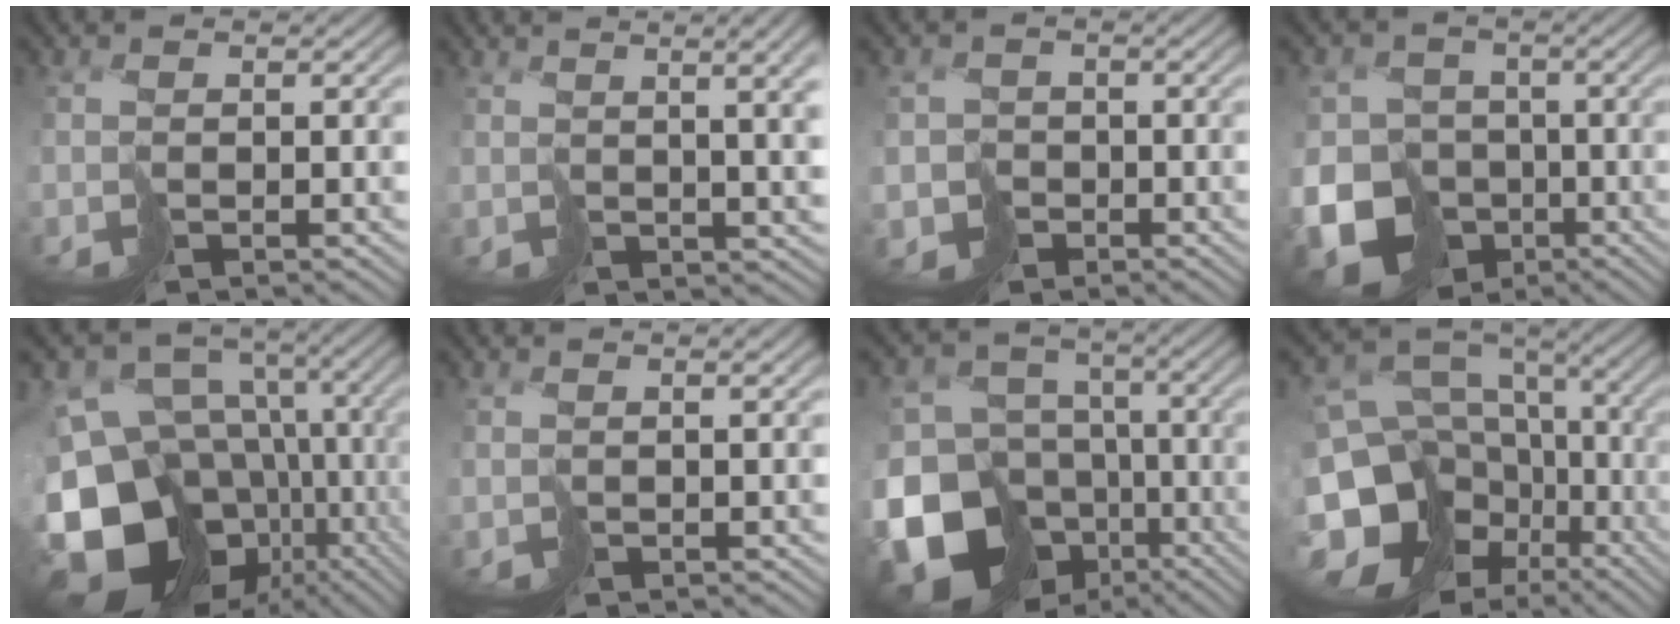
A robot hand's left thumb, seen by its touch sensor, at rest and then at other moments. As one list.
[{"total": 7.5, "force": [3.6, 1.5, 6.5], "torque": [-0.085, 0.023, 0.064]}, {"total": 3.7, "force": [-2.2, 3.0, 0.5], "torque": [-0.008, -0.001, -0.045]}, {"total": 14.8, "force": [-6.4, 12.0, 6.0], "torque": [-0.173, -0.044, -0.111]}, {"total": 16.2, "force": [-4.1, 12.2, 9.9], "torque": [-0.220, -0.035, -0.031]}, {"total": 1.5, "force": [1.2, -0.3, 0.8], "torque": [-0.020, 0.000, 0.028]}, {"total": 18.5, "force": [-9.4, 13.5, 8.3], "torque": [-0.203, -0.037, -0.119]}, {"total": 16.1, "force": [-4.1, 11.6, 10.3], "torque": [-0.229, -0.024, -0.016]}]